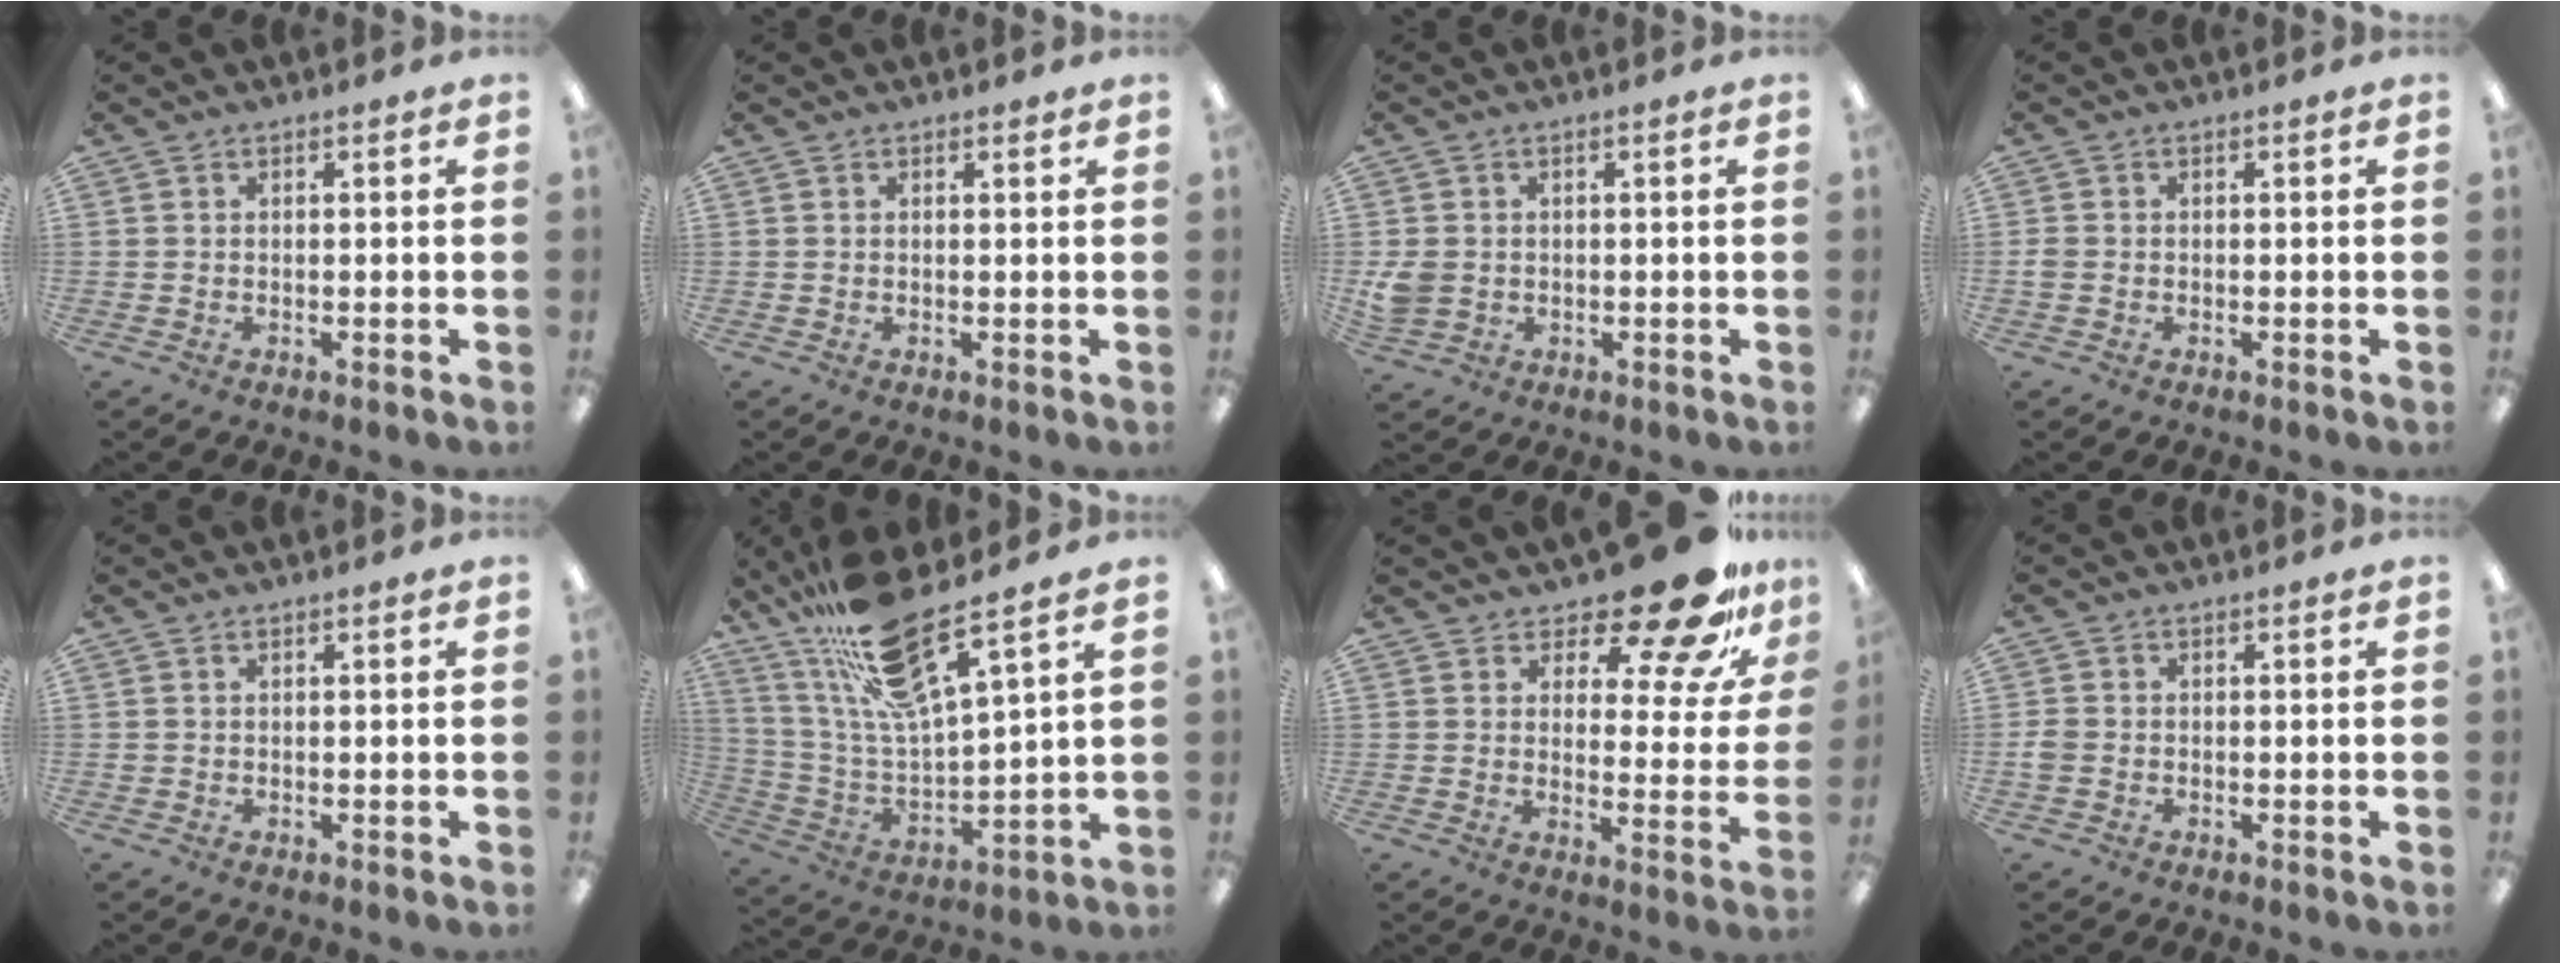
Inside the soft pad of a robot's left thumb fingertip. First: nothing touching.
{"total": 0.7, "force": [0.6, 0.2, 0.3], "torque": [-0.008, 0.001, 0.011]}
{"total": 4.2, "force": [0.1, 3.7, 2.1], "torque": [-0.037, 0.002, 0.004]}
{"total": 1.2, "force": [-0.3, 1.0, 0.7], "torque": [-0.011, 0.003, -0.005]}
{"total": 0.5, "force": [0.3, 0.4, 0.2], "torque": [-0.005, 0.005, 0.003]}
{"total": 20.3, "force": [14.8, 4.6, 13.1], "torque": [-0.268, -0.082, 0.253]}
{"total": 17.6, "force": [13.7, 5.4, 9.6], "torque": [-0.140, -0.096, 0.228]}
{"total": 2.0, "force": [-0.4, 1.7, 1.0], "torque": [-0.017, 0.004, -0.007]}